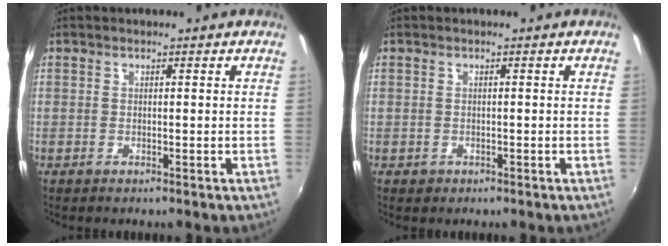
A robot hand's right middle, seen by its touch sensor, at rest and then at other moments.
{"total": 1.1, "force": [-0.5, 0.9, 0.3], "torque": [-0.006, -0.004, -0.005]}